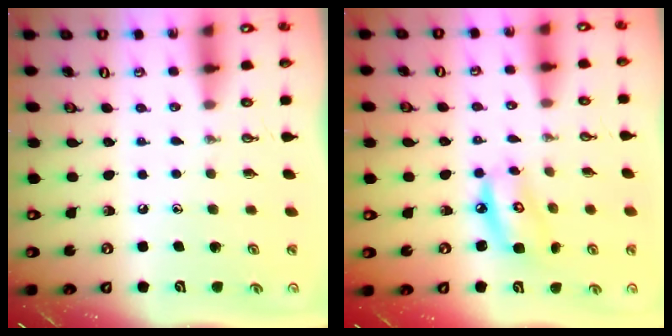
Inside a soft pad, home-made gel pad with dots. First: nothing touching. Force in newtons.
{"total": 8.5, "press": 8.4, "slide": 0.8}